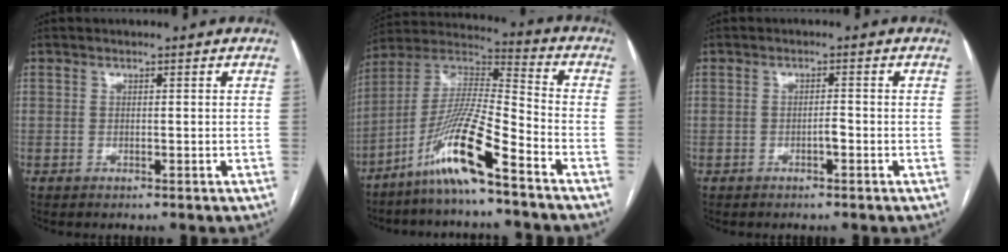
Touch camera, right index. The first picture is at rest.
{"total": 13.6, "force": [-8.5, 0.0, 10.6], "torque": [-0.217, -0.005, -0.167]}
{"total": 1.3, "force": [-0.6, 0.2, 1.1], "torque": [-0.020, 0.002, -0.012]}